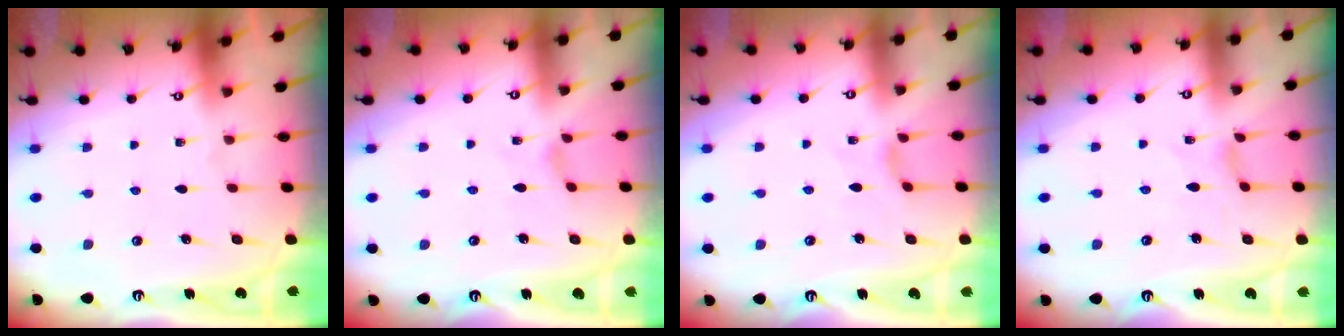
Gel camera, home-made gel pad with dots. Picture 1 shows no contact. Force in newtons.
{"total": 0.0}
{"total": 4.0, "press": 3.9, "slide": 0.7}
{"total": 0.6, "press": 0.6, "slide": 0.2}